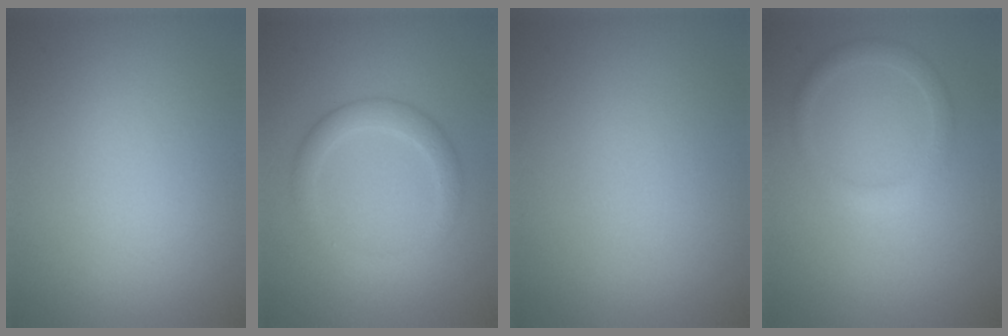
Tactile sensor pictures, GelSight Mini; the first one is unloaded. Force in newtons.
{"total": 2.6, "press": 2.6, "slide": 0.2}
{"total": 0.0}
{"total": 1.5, "press": 1.5, "slide": 0.1}